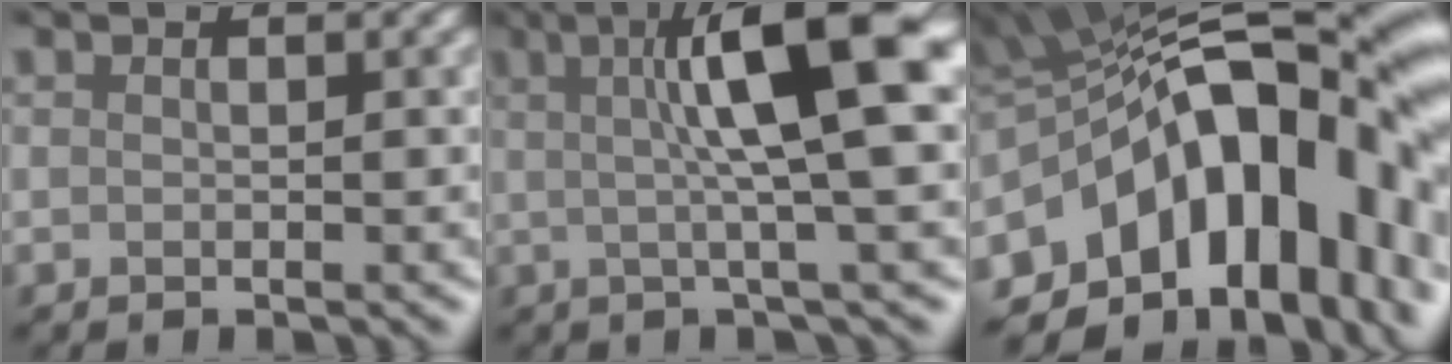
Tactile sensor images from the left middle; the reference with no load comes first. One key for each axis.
{"total": 8.9, "fx": 2.1, "fy": 0.9, "fz": 8.6, "tx": -0.114, "ty": 0.017, "tz": 0.039}
{"total": 16.0, "fx": -3.4, "fy": 8.5, "fz": 13.1, "tx": -0.181, "ty": 0.026, "tz": -0.040}